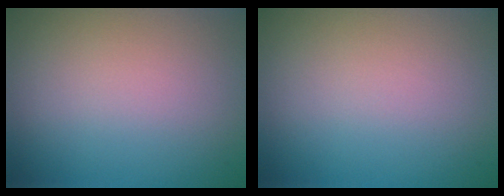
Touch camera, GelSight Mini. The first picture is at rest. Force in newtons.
{"total": 0.0}